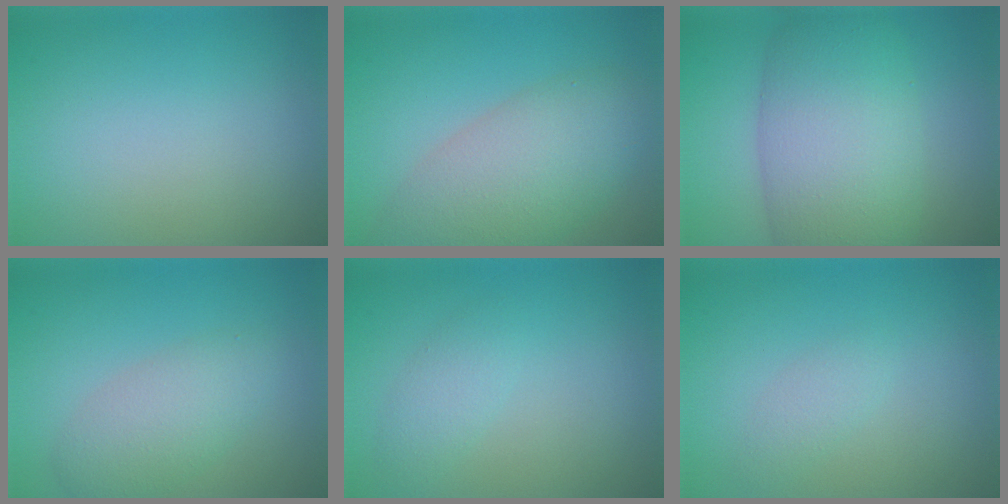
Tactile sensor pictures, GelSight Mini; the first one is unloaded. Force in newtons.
{"total": 7.6, "press": 7.5, "slide": 0.6}
{"total": 10.3, "press": 10.3, "slide": 0.5}
{"total": 3.9, "press": 3.9, "slide": 0.1}
{"total": 1.7, "press": 1.7, "slide": 0.0}
{"total": 1.3, "press": 1.3, "slide": 0.0}